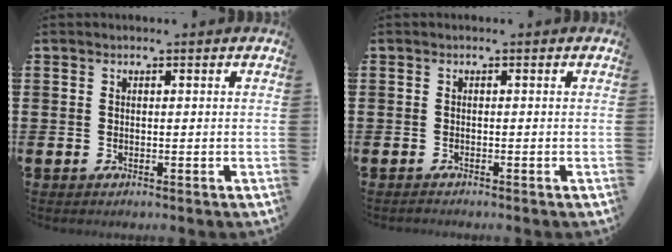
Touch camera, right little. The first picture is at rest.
{"total": 0.9, "force": [-0.9, 0.0, 0.0], "torque": [-0.003, -0.001, -0.018]}